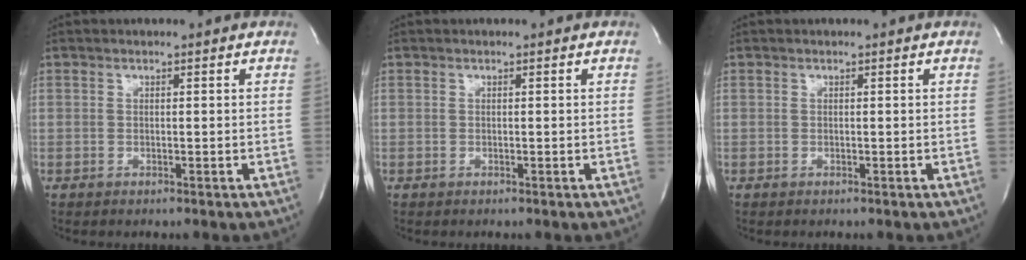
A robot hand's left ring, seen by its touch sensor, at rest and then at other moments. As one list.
[{"total": 0.0}, {"total": 0.0}]